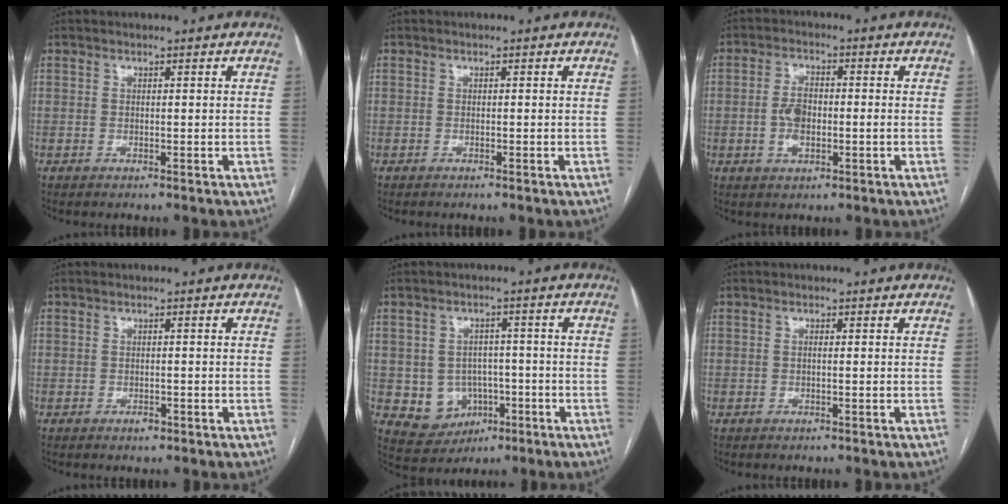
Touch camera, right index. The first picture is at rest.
{"total": 0.0}
{"total": 4.8, "force": [-0.7, 2.4, 4.1], "torque": [-0.086, 0.005, -0.013]}
{"total": 1.2, "force": [-0.7, 0.8, 0.6], "torque": [-0.008, 0.001, -0.008]}
{"total": 7.0, "force": [-1.6, 6.4, 2.3], "torque": [-0.037, 0.017, -0.009]}
{"total": 0.6, "force": [0.0, 0.2, 0.6], "torque": [-0.010, 0.001, -0.001]}